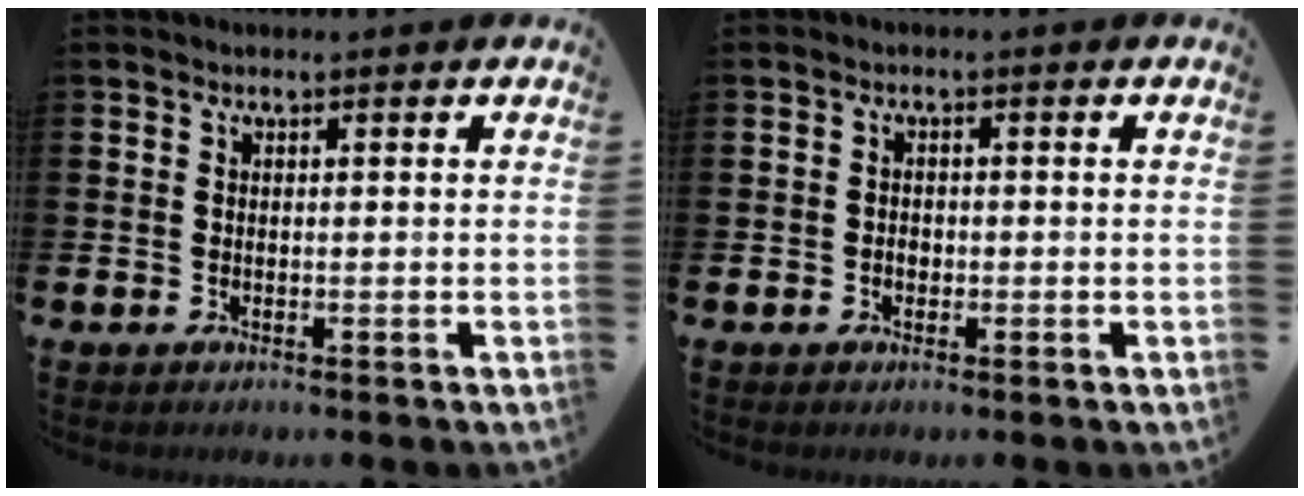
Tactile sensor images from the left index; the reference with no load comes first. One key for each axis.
{"total": 1.3, "fx": -0.4, "fy": 1.0, "fz": 0.7, "tx": -0.012, "ty": 0.003, "tz": -0.010}